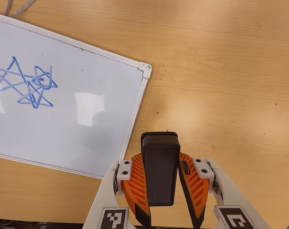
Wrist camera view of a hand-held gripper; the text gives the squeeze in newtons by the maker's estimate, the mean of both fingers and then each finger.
{"total": 9.8, "left": 8.3, "right": 11.4}